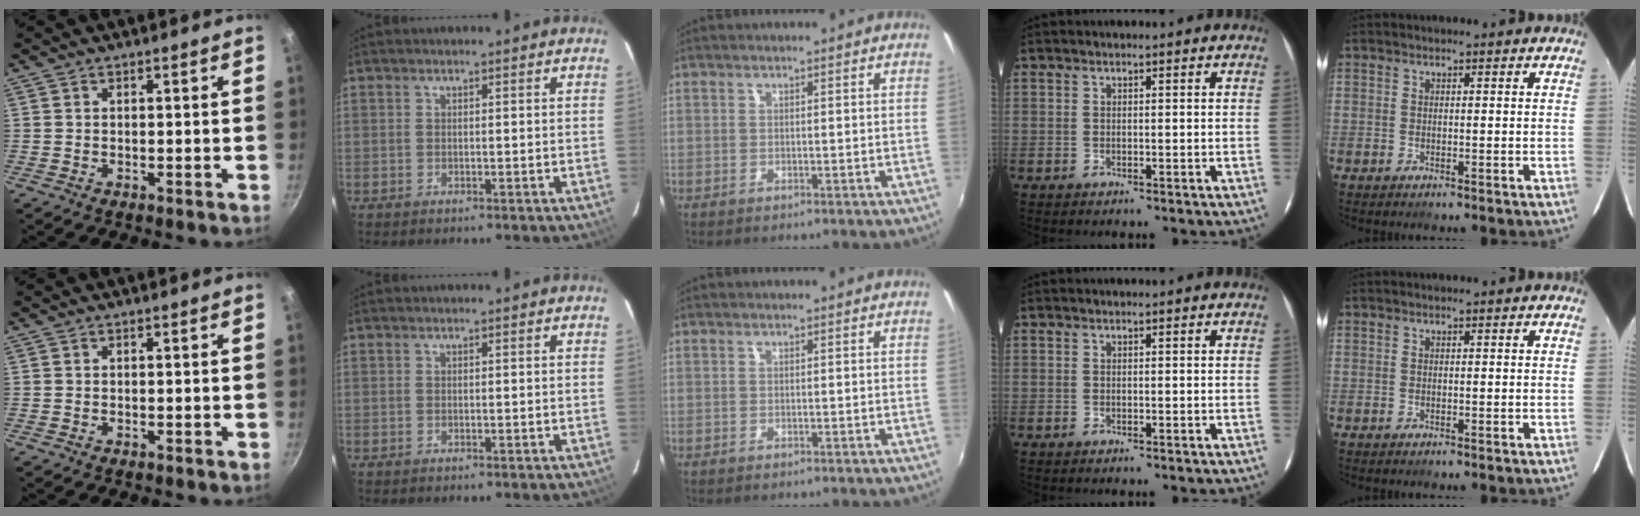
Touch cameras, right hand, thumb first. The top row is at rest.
{}